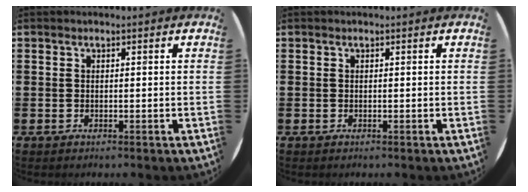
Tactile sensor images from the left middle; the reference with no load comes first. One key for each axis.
{"total": 0.0}